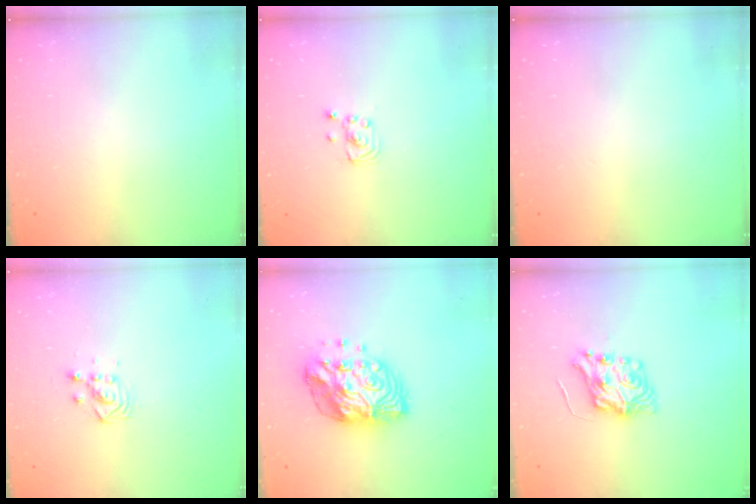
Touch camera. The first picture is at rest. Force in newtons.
{"total": 2.0, "press": 2.0, "slide": 0.2}
{"total": 0.0}
{"total": 3.5, "press": 3.5, "slide": 0.4}
{"total": 13.7, "press": 13.6, "slide": 1.2}
{"total": 7.1, "press": 7.0, "slide": 0.7}